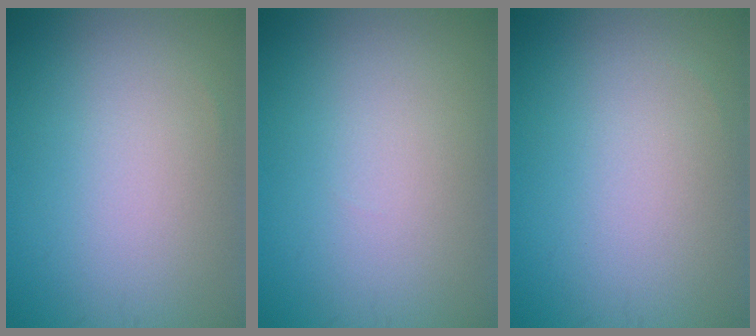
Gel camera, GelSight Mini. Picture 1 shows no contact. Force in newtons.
{"total": 0.0}
{"total": 0.0}